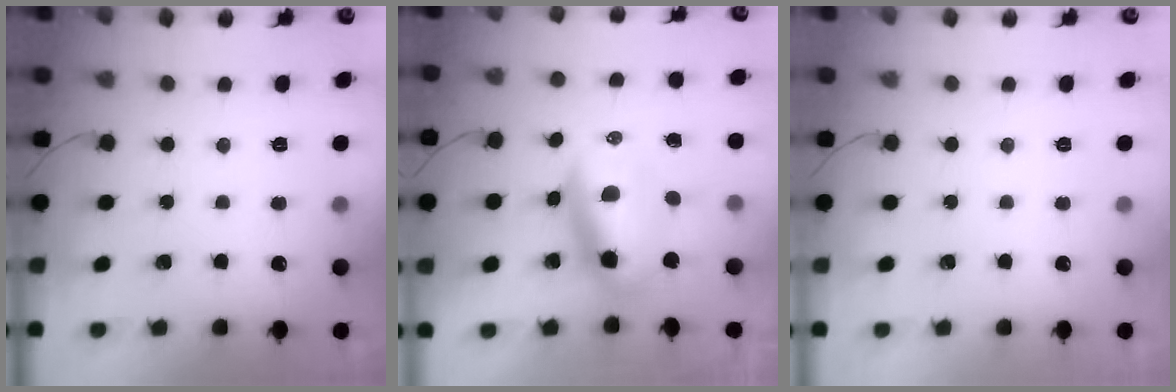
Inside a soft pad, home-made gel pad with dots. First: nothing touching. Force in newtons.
{"total": 8.6, "press": 8.2, "slide": 2.5}
{"total": 0.0}